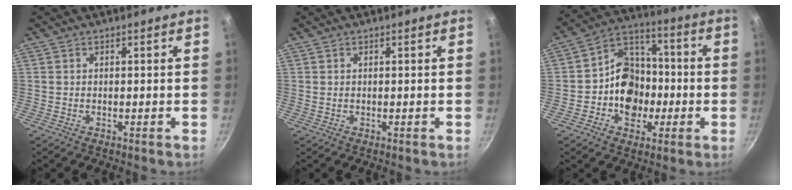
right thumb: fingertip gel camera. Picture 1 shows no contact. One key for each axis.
{"total": 0.0}
{"total": 13.3, "fx": -2.3, "fy": 11.1, "fz": 7.1, "tx": -0.070, "ty": 0.035, "tz": -0.053}